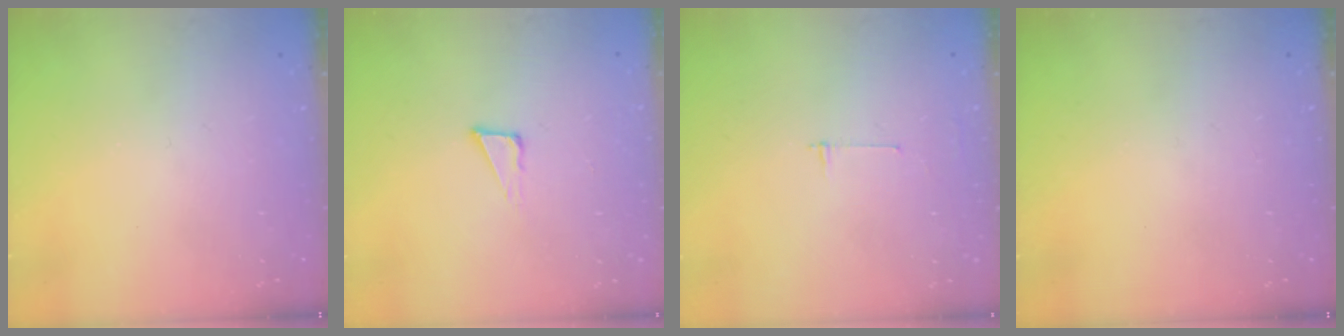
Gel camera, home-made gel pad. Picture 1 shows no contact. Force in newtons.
{"total": 4.4, "press": 4.3, "slide": 0.8}
{"total": 2.7, "press": 2.7, "slide": 0.3}
{"total": 0.0}